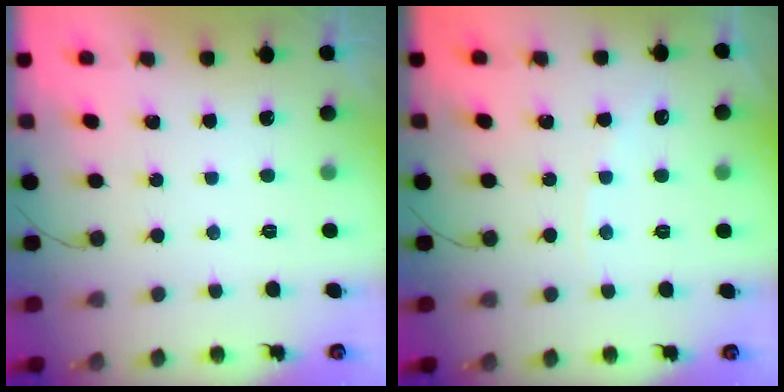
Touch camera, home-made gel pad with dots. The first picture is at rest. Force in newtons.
{"total": 3.7, "press": 3.7, "slide": 0.6}